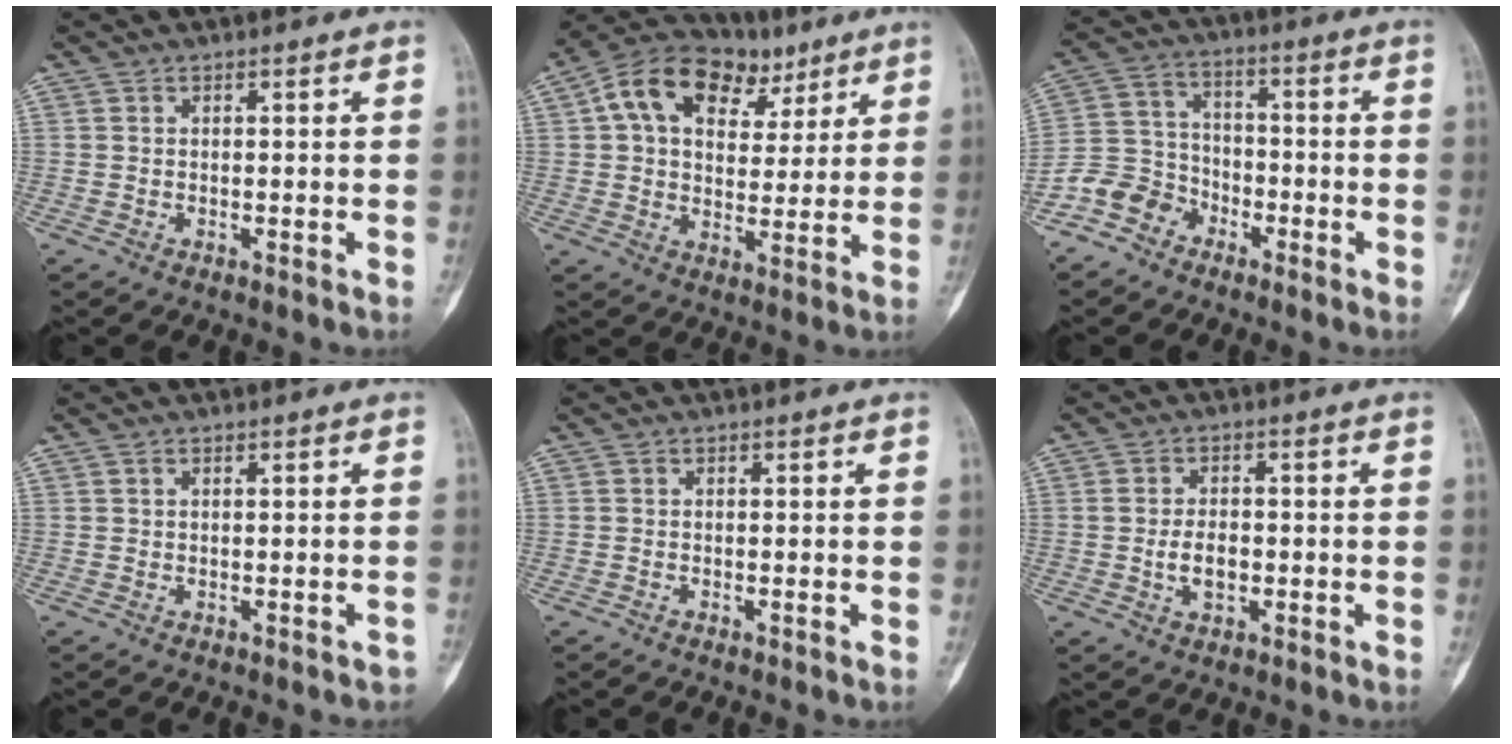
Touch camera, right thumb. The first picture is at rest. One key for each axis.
{"total": 17.2, "fx": 7.5, "fy": 11.3, "fz": 10.5, "tx": -0.141, "ty": 0.009, "tz": 0.120}
{"total": 8.3, "fx": -5.4, "fy": 6.1, "fz": 1.6, "tx": -0.013, "ty": 0.049, "tz": -0.116}
{"total": 0.6, "fx": -0.2, "fy": 0.4, "fz": 0.4, "tx": -0.005, "ty": 0.013, "tz": 0.001}
{"total": 0.0}
{"total": 4.6, "fx": -0.9, "fy": 2.8, "fz": 3.6, "tx": -0.060, "ty": 0.006, "tz": -0.015}